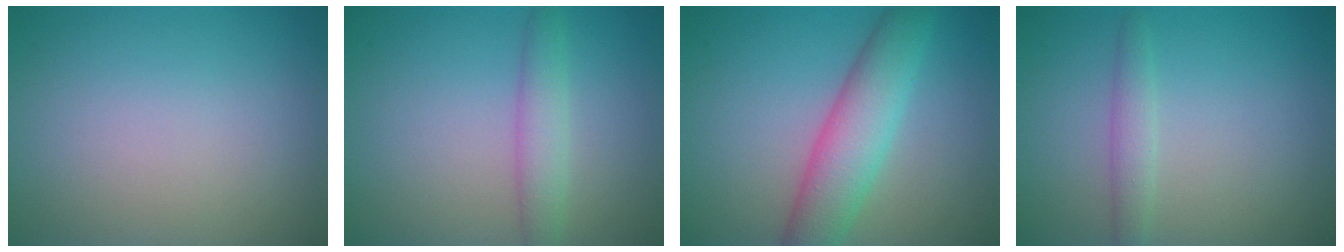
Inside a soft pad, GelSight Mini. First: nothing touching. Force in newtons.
{"total": 2.5, "press": 2.5, "slide": 0.1}
{"total": 5.7, "press": 5.7, "slide": 0.1}
{"total": 1.6, "press": 1.6, "slide": 0.0}